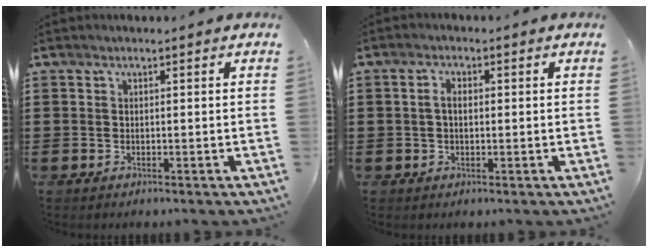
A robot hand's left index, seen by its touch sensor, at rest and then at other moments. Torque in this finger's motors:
{"motor_torque": [-0.19, 0.10, -0.26, -0.08]}